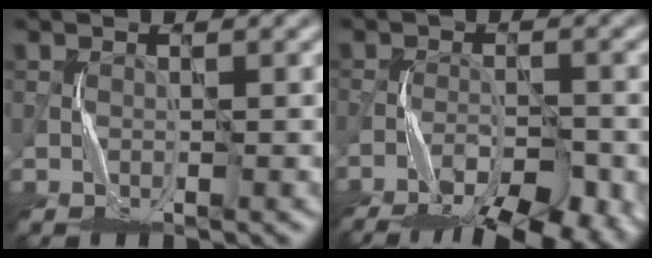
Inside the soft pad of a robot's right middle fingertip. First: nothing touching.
{"total": 13.2, "force": [-10.2, 4.6, 6.9], "torque": [-0.111, -0.035, -0.131]}